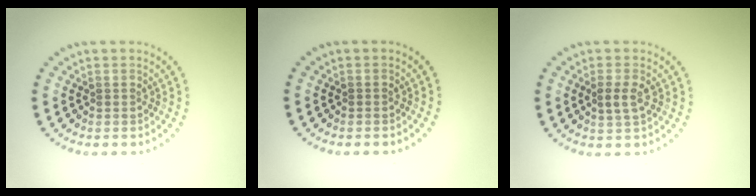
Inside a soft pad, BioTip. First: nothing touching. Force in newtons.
{"total": 0.0}
{"total": 1.8, "press": 1.8, "slide": 0.5}